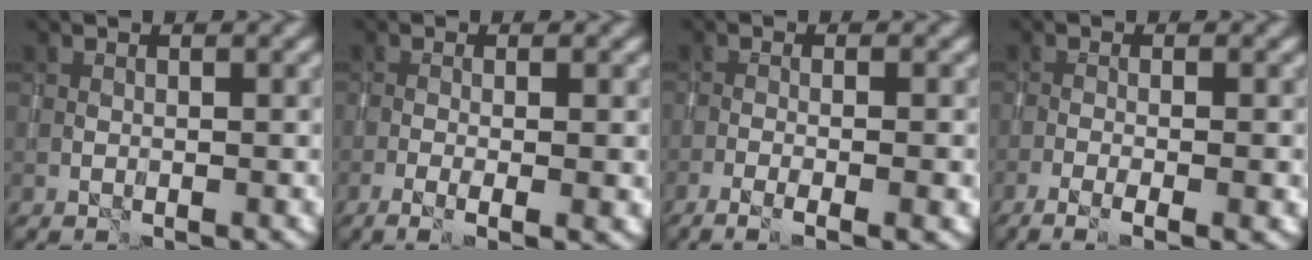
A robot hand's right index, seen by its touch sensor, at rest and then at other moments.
{"total": 4.3, "force": [-1.0, 1.3, 4.0], "torque": [-0.058, -0.006, -0.019]}
{"total": 4.9, "force": [-2.0, 1.4, 4.2], "torque": [-0.057, -0.001, -0.034]}
{"total": 4.6, "force": [-1.9, 1.3, 4.0], "torque": [-0.057, -0.002, -0.034]}